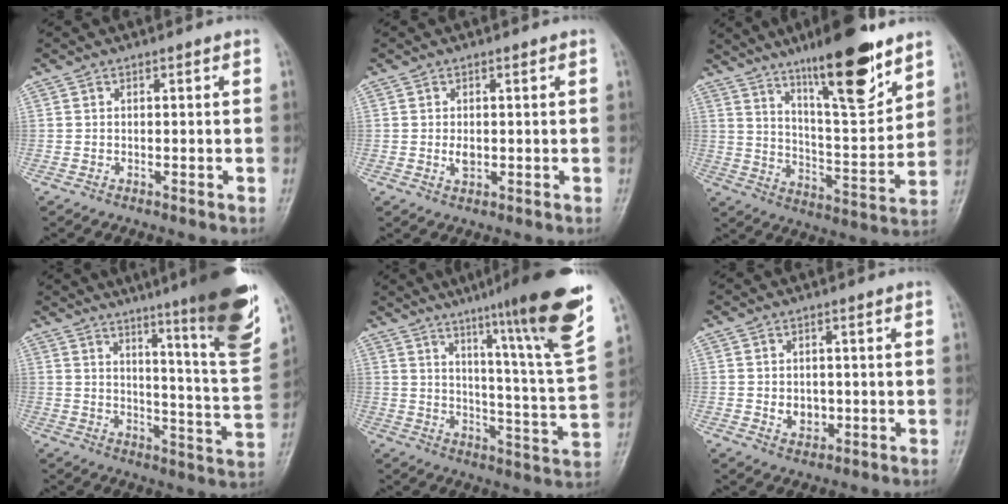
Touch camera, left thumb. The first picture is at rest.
{"total": 2.0, "force": [0.0, 1.2, 1.5], "torque": [-0.025, -0.004, 0.003]}
{"total": 18.2, "force": [12.0, 4.1, 13.0], "torque": [-0.176, -0.071, 0.200]}
{"total": 21.7, "force": [13.9, 1.6, 16.5], "torque": [-0.205, -0.078, 0.188]}
{"total": 21.6, "force": [13.9, 0.3, 16.6], "torque": [-0.217, -0.073, 0.194]}
{"total": 3.5, "force": [-0.2, 2.8, 2.1], "torque": [-0.019, -0.001, 0.005]}